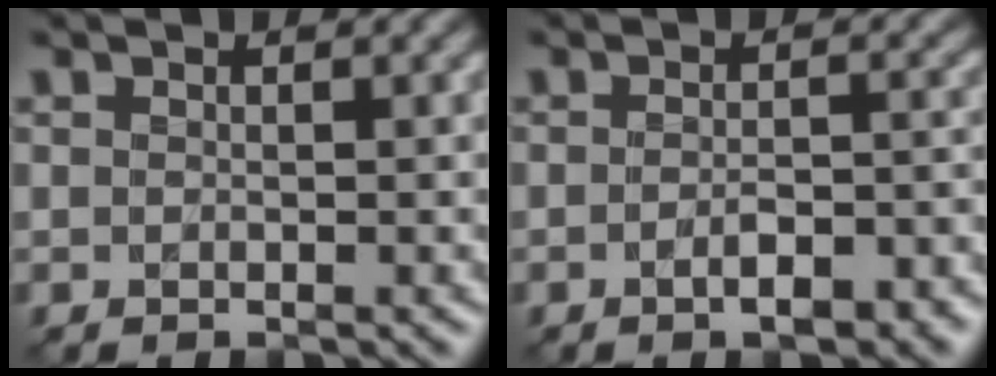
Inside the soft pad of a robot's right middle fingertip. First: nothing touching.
{"total": 3.6, "force": [-1.8, 1.1, 2.8], "torque": [-0.048, -0.003, -0.023]}